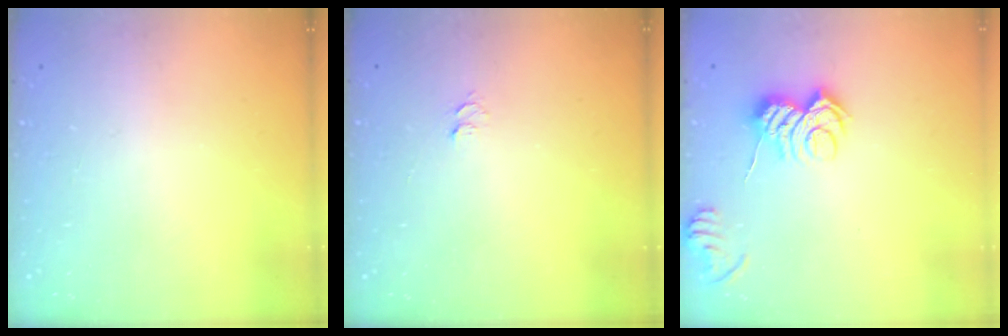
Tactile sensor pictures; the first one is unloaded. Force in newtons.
{"total": 3.6, "press": 3.6, "slide": 0.4}
{"total": 8.3, "press": 8.2, "slide": 0.8}